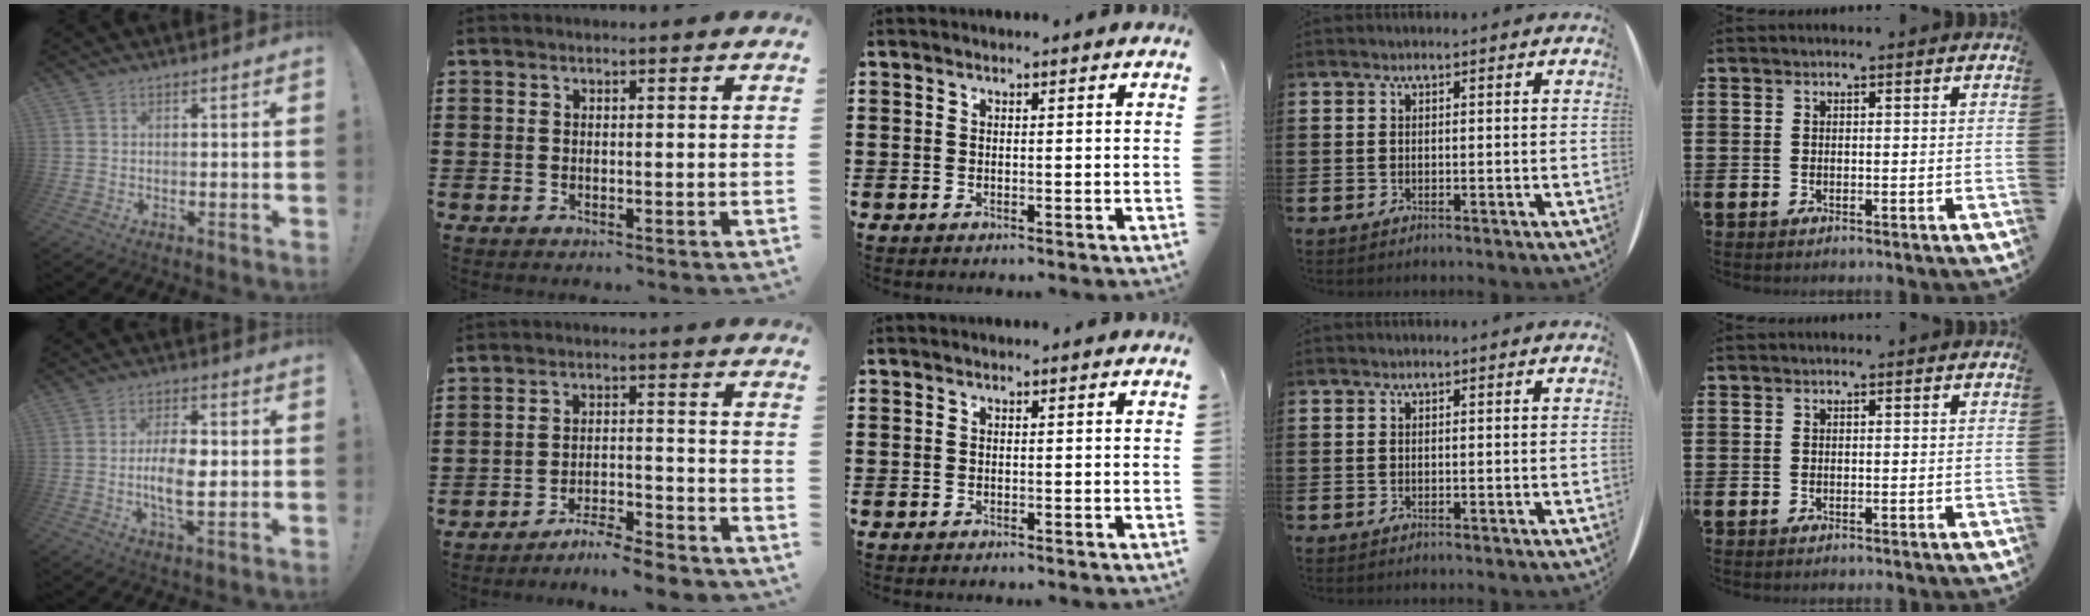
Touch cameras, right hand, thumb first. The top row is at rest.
{"thumb": {"total": 9.3, "force": [-0.9, 4.0, 8.3], "torque": [-0.152, -0.004, -0.024]}, "index": {"total": 4.9, "force": [-4.7, -0.1, 1.2], "torque": [-0.024, 0.001, -0.095]}}